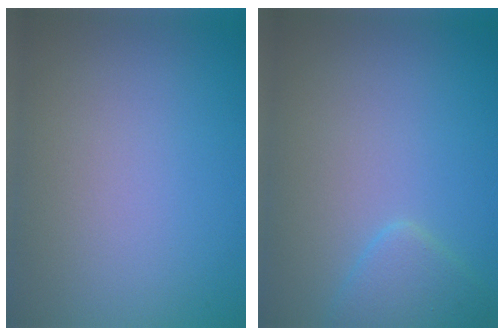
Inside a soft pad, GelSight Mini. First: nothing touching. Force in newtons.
{"total": 2.1, "press": 2.1, "slide": 0.1}